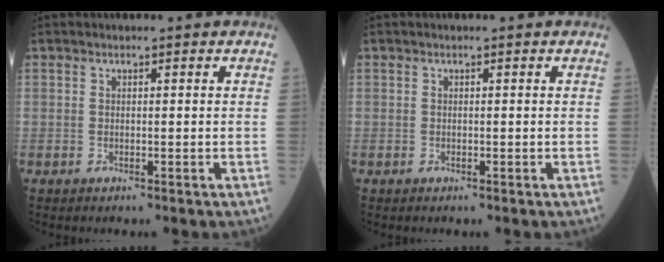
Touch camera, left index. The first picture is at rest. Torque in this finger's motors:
{"motor_torque": [-0.18, -0.14, -0.02, -0.01]}